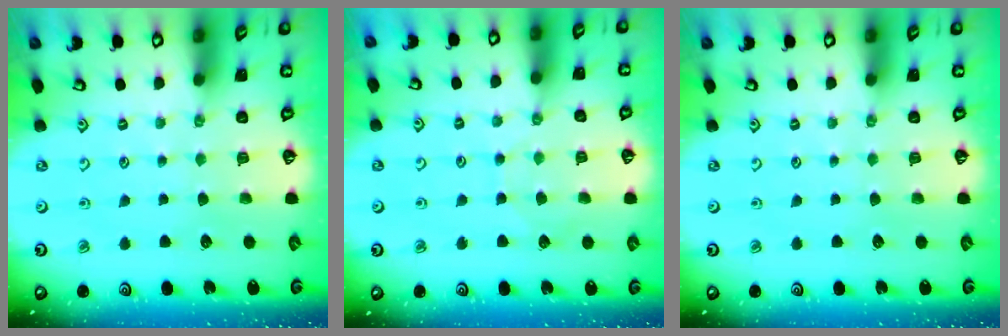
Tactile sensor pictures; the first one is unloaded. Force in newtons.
{"total": 5.1, "press": 5.1, "slide": 0.5}
{"total": 0.0}